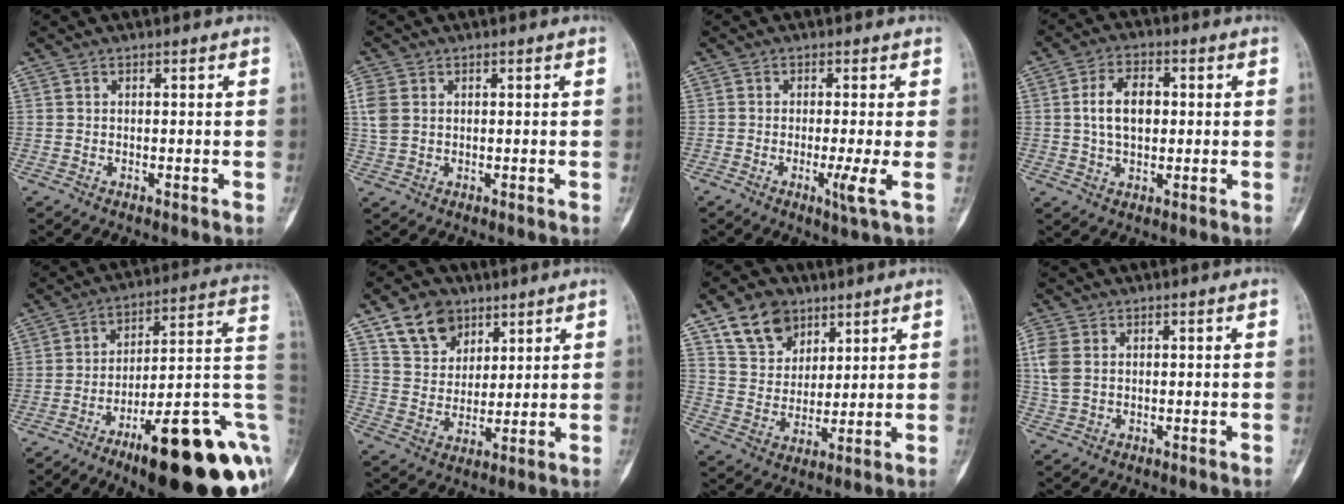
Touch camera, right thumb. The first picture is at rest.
{"total": 4.2, "force": [1.0, 3.0, 2.8], "torque": [-0.071, 0.005, 0.022]}
{"total": 3.4, "force": [-0.8, -0.5, 3.3], "torque": [-0.070, -0.012, -0.019]}
{"total": 8.2, "force": [0.8, 5.1, 6.3], "torque": [-0.098, 0.008, 0.013]}
{"total": 27.6, "force": [-10.5, 7.6, 24.4], "torque": [-0.264, 0.060, -0.146]}
{"total": 10.6, "force": [6.3, 7.4, 4.2], "torque": [-0.049, -0.028, 0.117]}
{"total": 11.3, "force": [6.8, 7.9, 4.5], "torque": [-0.054, -0.030, 0.128]}
{"total": 5.3, "force": [1.2, 3.6, 3.6], "torque": [-0.091, 0.004, 0.025]}